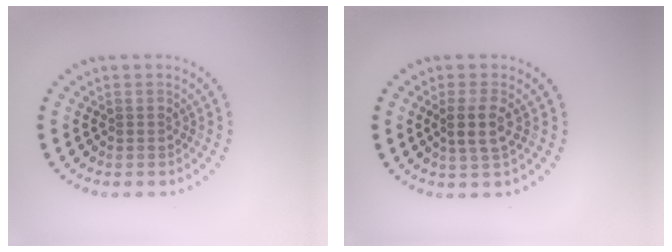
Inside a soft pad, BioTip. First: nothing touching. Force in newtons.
{"total": 2.5, "press": 2.1, "slide": 1.2}